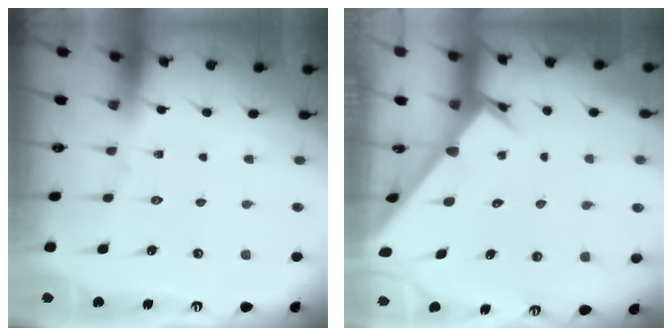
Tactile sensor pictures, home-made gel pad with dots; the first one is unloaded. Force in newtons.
{"total": 2.8, "press": 2.8, "slide": 0.1}